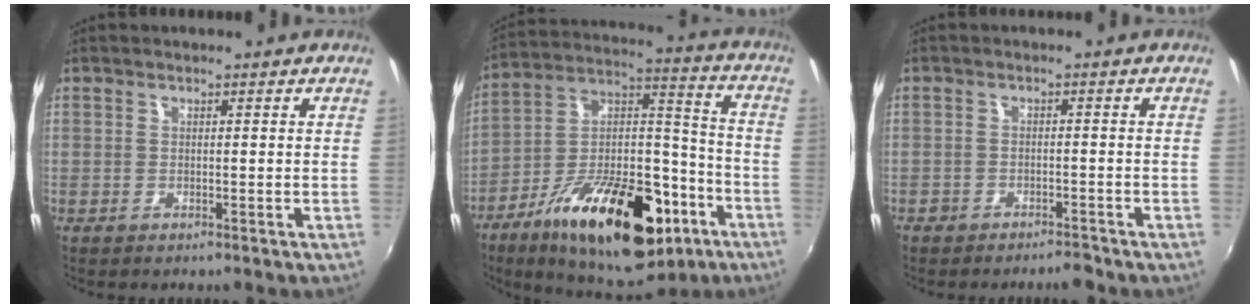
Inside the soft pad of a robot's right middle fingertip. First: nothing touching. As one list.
[{"total": 27.9, "force": [-14.4, 12.3, 20.5], "torque": [-0.329, 0.005, -0.217]}, {"total": 3.7, "force": [-3.2, 1.4, 1.1], "torque": [-0.032, -0.002, -0.051]}]